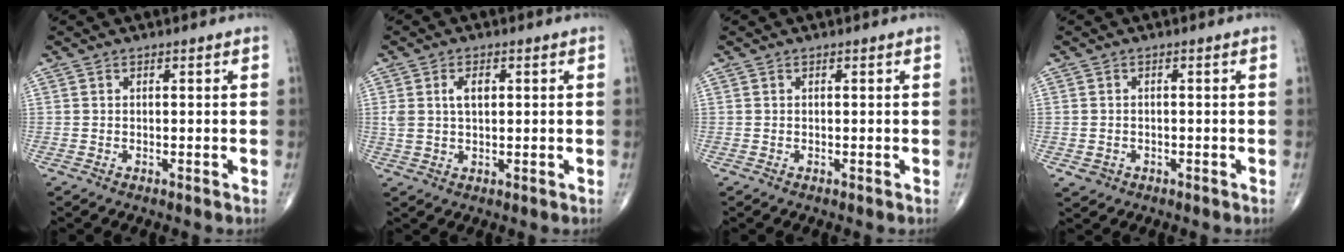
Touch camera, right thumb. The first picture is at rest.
{"total": 4.3, "force": [1.2, 2.3, 3.4], "torque": [-0.068, 0.005, 0.026]}
{"total": 0.0}
{"total": 1.9, "force": [-0.7, 1.7, 0.5], "torque": [-0.002, 0.004, -0.006]}